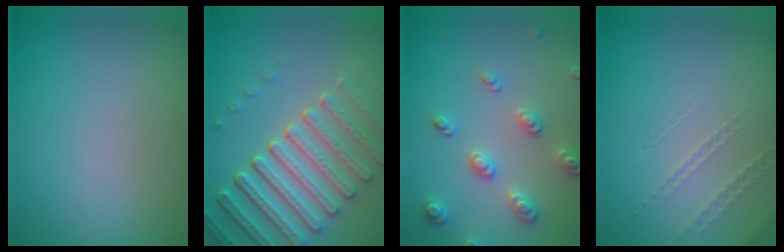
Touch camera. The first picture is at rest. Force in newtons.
{"total": 7.2, "press": 5.4, "slide": 4.7}
{"total": 2.9, "press": 2.7, "slide": 1.0}
{"total": 1.0, "press": 0.4, "slide": 0.9}